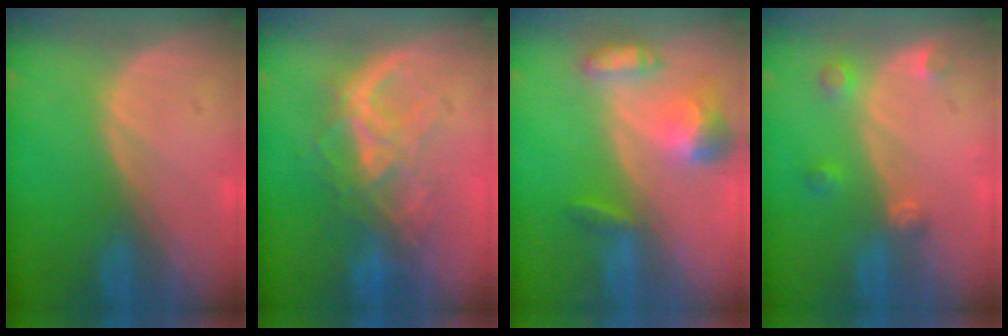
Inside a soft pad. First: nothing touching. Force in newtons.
{"total": 7.5, "press": 7.3, "slide": 1.6}
{"total": 7.0, "press": 6.5, "slide": 2.6}
{"total": 3.0, "press": 2.9, "slide": 1.0}